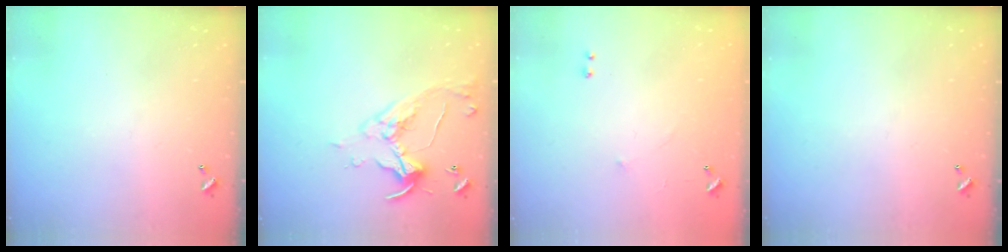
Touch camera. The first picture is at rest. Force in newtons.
{"total": 7.3, "press": 7.2, "slide": 1.4}
{"total": 6.1, "press": 6.0, "slide": 0.8}
{"total": 0.0}